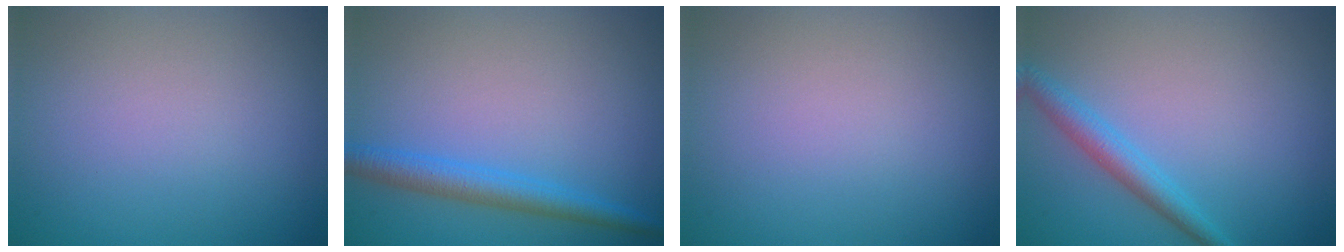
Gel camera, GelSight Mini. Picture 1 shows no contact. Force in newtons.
{"total": 2.9, "press": 2.9, "slide": 0.1}
{"total": 0.0}
{"total": 2.5, "press": 2.5, "slide": 0.0}